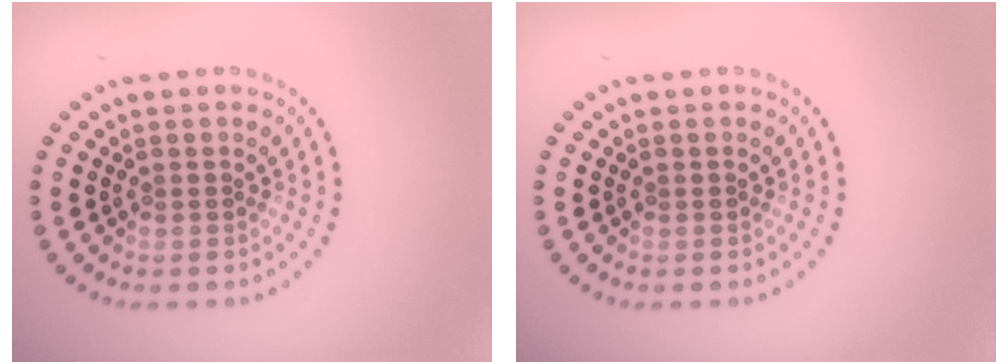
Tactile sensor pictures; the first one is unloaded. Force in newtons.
{"total": 0.0}